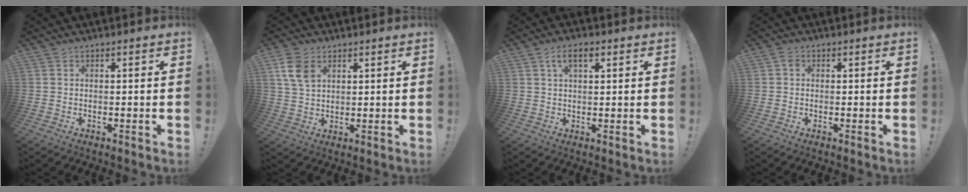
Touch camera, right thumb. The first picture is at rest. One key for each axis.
{"total": 8.0, "fx": 3.5, "fy": 5.2, "fz": 4.9, "tx": -0.091, "ty": -0.003, "tz": 0.069}
{"total": 5.0, "fx": 2.1, "fy": 2.3, "fz": 3.9, "tx": -0.066, "ty": 0.001, "tz": 0.035}
{"total": 1.0, "fx": 0.2, "fy": 0.9, "fz": 0.6, "tx": -0.007, "ty": 0.002, "tz": 0.002}